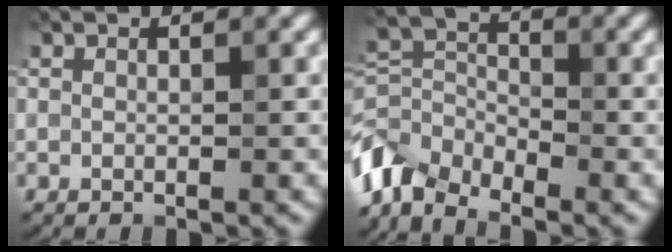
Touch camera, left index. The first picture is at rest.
{"total": 5.6, "force": [-4.4, 2.8, 2.0], "torque": [-0.040, 0.001, -0.102]}